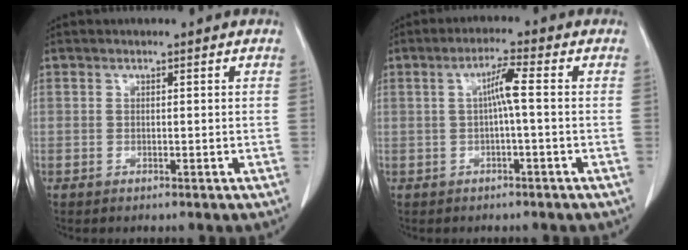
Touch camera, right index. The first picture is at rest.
{"total": 3.7, "force": [0.1, 0.0, 3.7], "torque": [-0.068, 0.013, 0.004]}